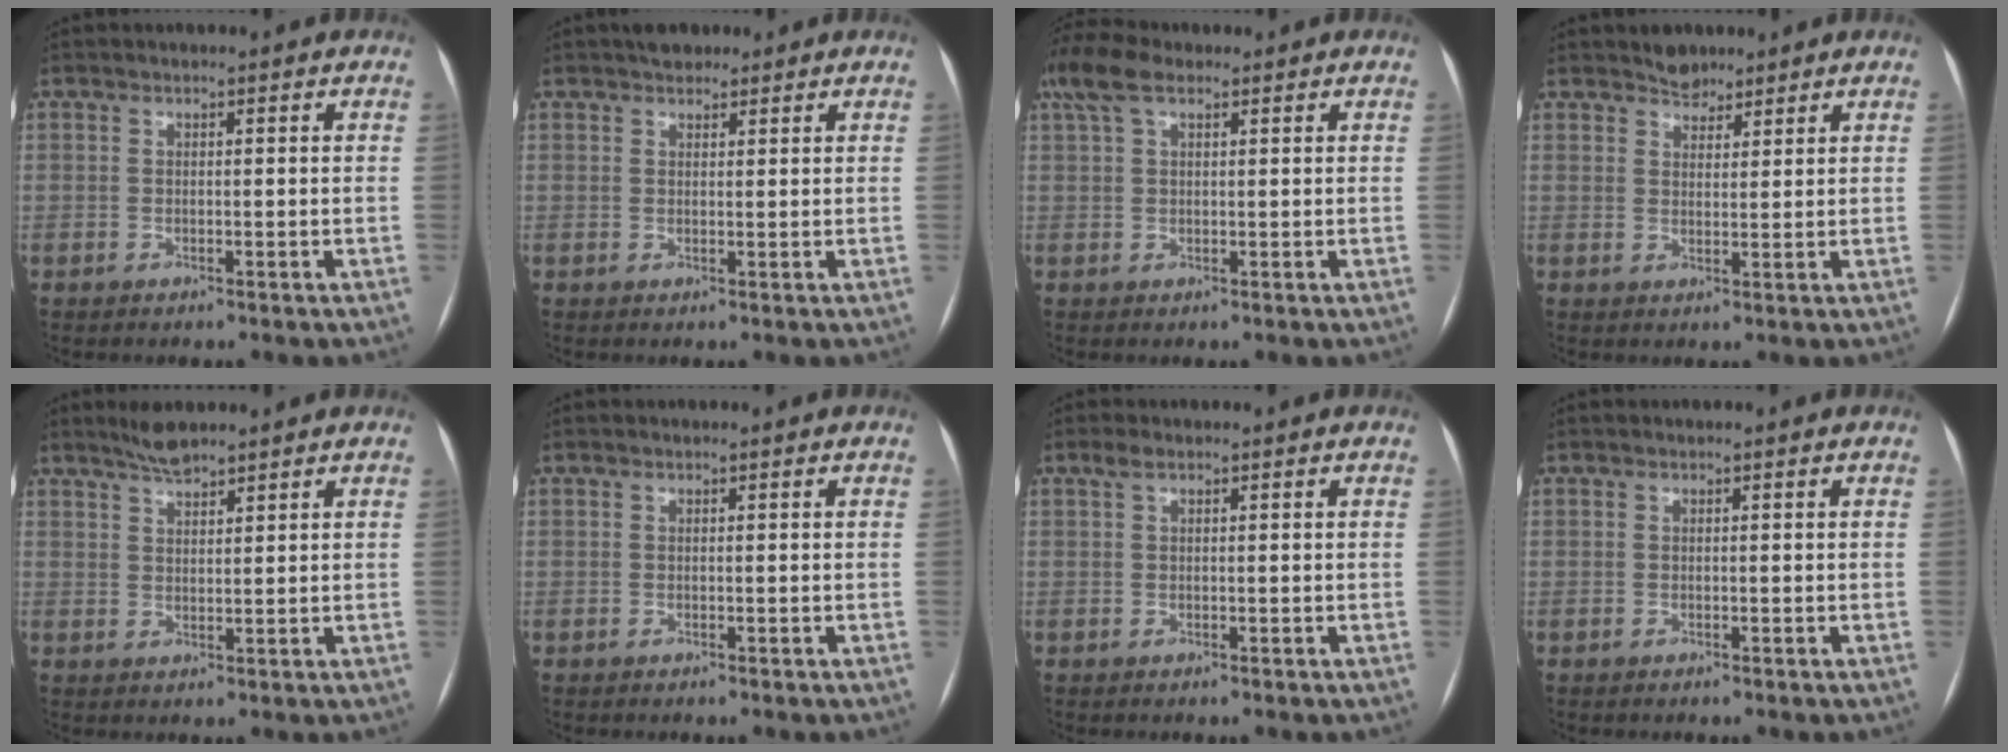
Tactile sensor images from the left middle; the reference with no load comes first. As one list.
[{"total": 2.8, "force": [2.3, 1.4, 1.0], "torque": [-0.015, 0.014, 0.033]}, {"total": 6.8, "force": [4.3, 2.8, 4.5], "torque": [-0.106, 0.039, 0.087]}, {"total": 2.9, "force": [2.5, 1.4, 0.3], "torque": [-0.006, 0.003, 0.039]}, {"total": 3.7, "force": [3.2, 0.5, 1.6], "torque": [-0.034, 0.004, 0.061]}, {"total": 0.0}, {"total": 1.3, "force": [0.8, 0.4, 0.9], "torque": [-0.023, 0.016, 0.017]}, {"total": 0.0}]